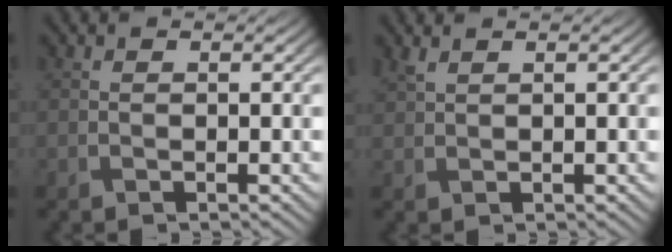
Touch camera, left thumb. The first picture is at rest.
{"total": 1.3, "force": [1.1, 0.2, 0.7], "torque": [-0.025, 0.004, 0.027]}